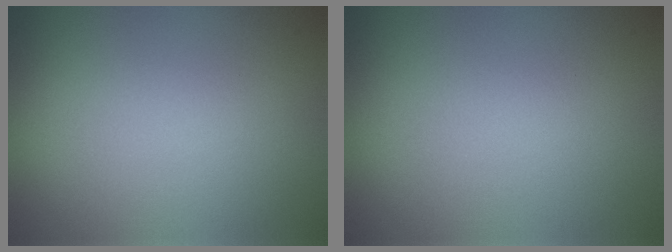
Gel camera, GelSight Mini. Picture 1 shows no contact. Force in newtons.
{"total": 0.0}